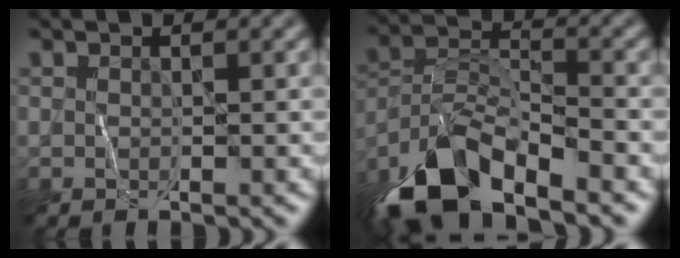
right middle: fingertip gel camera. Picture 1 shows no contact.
{"total": 9.3, "force": [-6.7, 3.4, 5.4], "torque": [-0.105, -0.003, -0.137]}